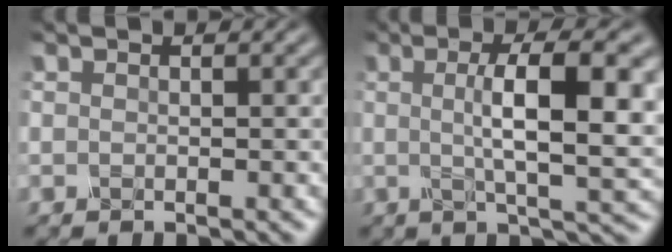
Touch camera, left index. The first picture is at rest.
{"total": 8.0, "force": [0.7, 1.8, 7.8], "torque": [-0.105, 0.007, 0.016]}